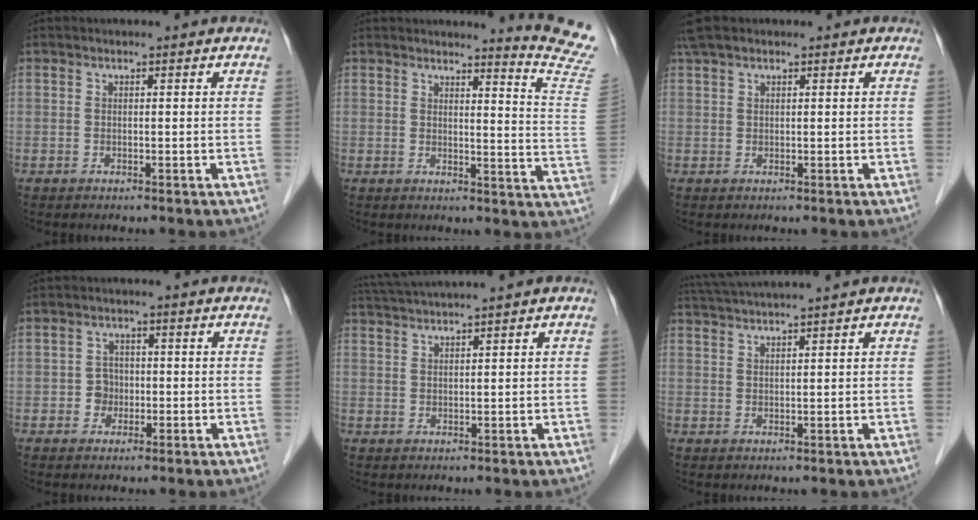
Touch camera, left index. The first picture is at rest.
{"total": 11.2, "force": [10.8, -2.3, 1.7], "torque": [-0.021, -0.126, 0.101]}
{"total": 2.7, "force": [1.9, 1.3, 1.4], "torque": [-0.035, 0.020, 0.040]}
{"total": 2.8, "force": [-0.8, 2.6, 0.8], "torque": [-0.010, 0.004, -0.013]}
{"total": 5.1, "force": [4.4, -1.6, 2.0], "torque": [-0.039, 0.013, 0.087]}
{"total": 6.1, "force": [5.4, -1.7, 2.3], "torque": [-0.038, 0.017, 0.099]}